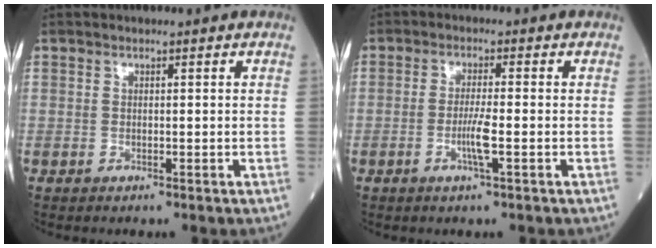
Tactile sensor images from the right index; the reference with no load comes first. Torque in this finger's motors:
{"motor_torque": [0.12, -0.04, -0.02, 0.01]}